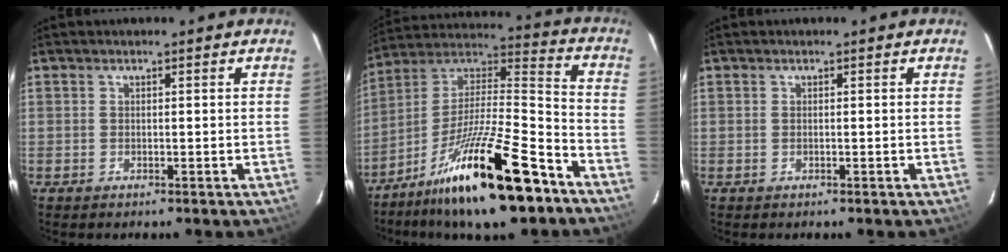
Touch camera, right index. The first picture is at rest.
{"total": 22.6, "force": [-14.6, 4.4, 16.7], "torque": [-0.292, -0.017, -0.249]}
{"total": 0.0}